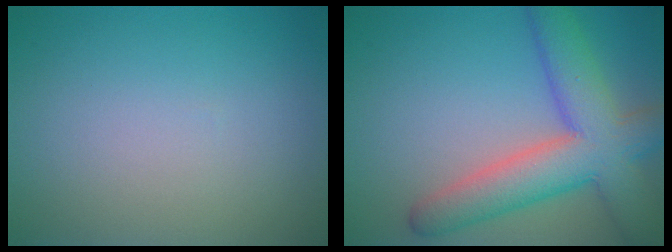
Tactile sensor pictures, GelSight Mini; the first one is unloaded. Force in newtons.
{"total": 8.3, "press": 8.3, "slide": 0.5}